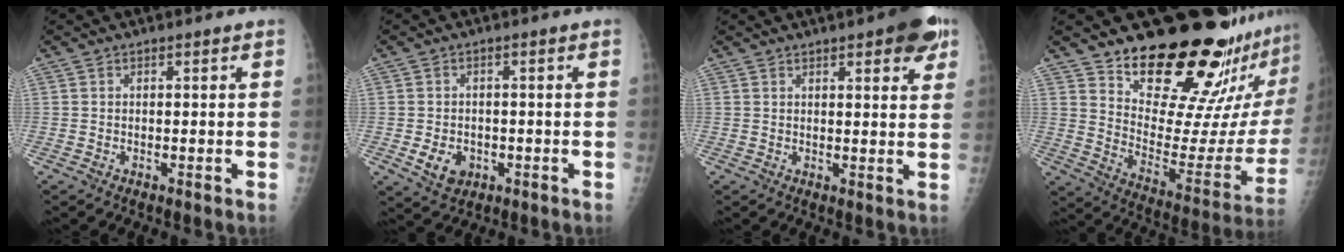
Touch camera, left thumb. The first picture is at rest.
{"total": 5.2, "force": [-1.5, 4.1, 2.9], "torque": [-0.035, 0.002, -0.016]}
{"total": 8.9, "force": [4.8, 2.9, 6.9], "torque": [-0.064, -0.014, 0.054]}
{"total": 25.3, "force": [20.8, 6.9, 12.6], "torque": [-0.143, -0.176, 0.292]}